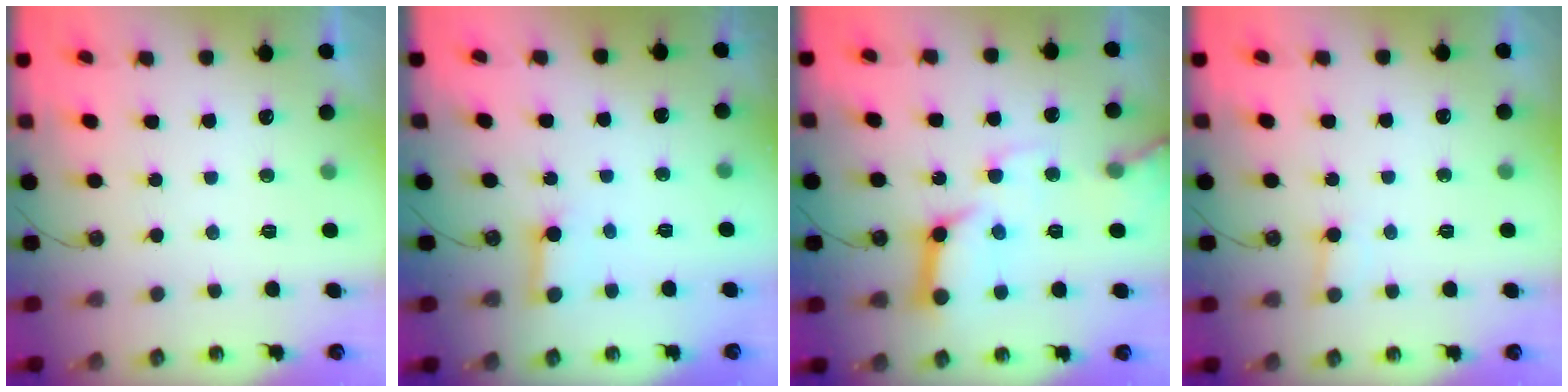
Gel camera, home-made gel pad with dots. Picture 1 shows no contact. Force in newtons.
{"total": 4.2, "press": 4.2, "slide": 0.5}
{"total": 17.0, "press": 16.9, "slide": 2.4}
{"total": 4.5, "press": 4.4, "slide": 0.5}